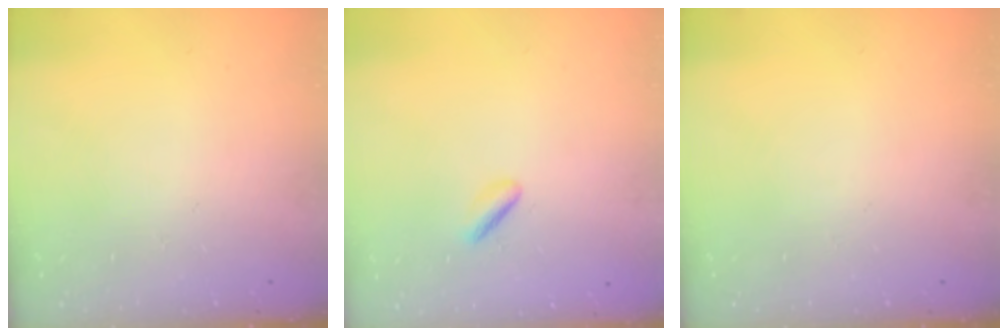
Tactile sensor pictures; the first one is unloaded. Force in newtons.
{"total": 2.1, "press": 1.9, "slide": 0.9}
{"total": 0.0}